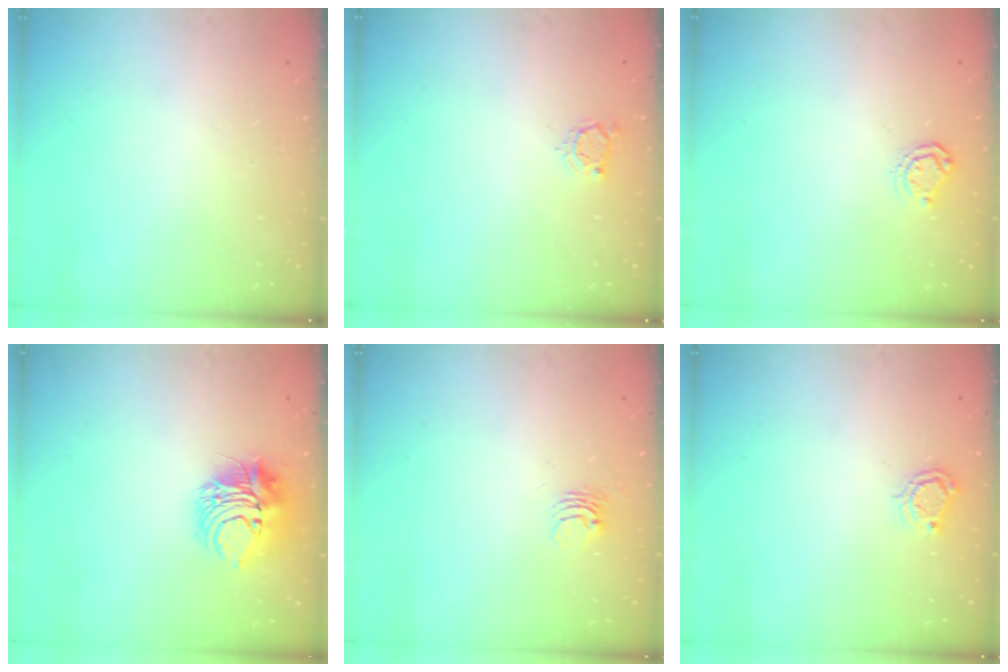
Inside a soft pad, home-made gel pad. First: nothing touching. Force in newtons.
{"total": 3.5, "press": 3.5, "slide": 0.5}
{"total": 5.6, "press": 5.6, "slide": 0.5}
{"total": 9.1, "press": 9.1, "slide": 0.6}
{"total": 4.0, "press": 3.9, "slide": 0.3}
{"total": 4.5, "press": 4.4, "slide": 0.6}